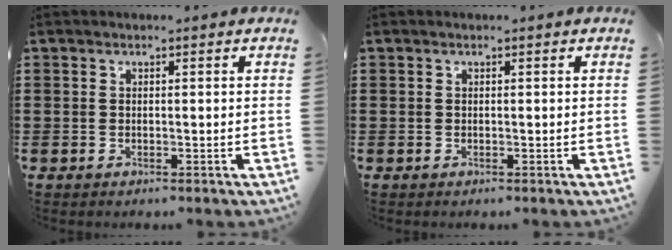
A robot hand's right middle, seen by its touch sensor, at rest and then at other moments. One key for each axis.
{"total": 0.0}